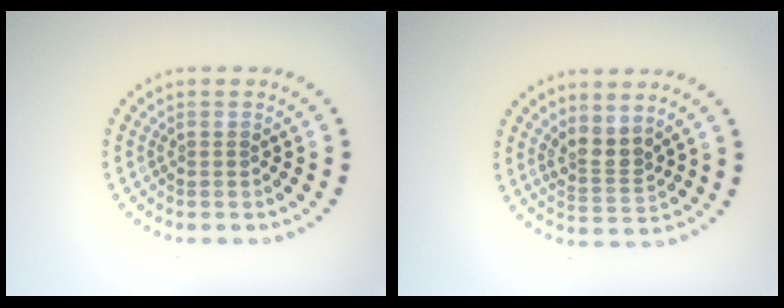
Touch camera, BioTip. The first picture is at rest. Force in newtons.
{"total": 2.6, "press": 2.0, "slide": 1.6}